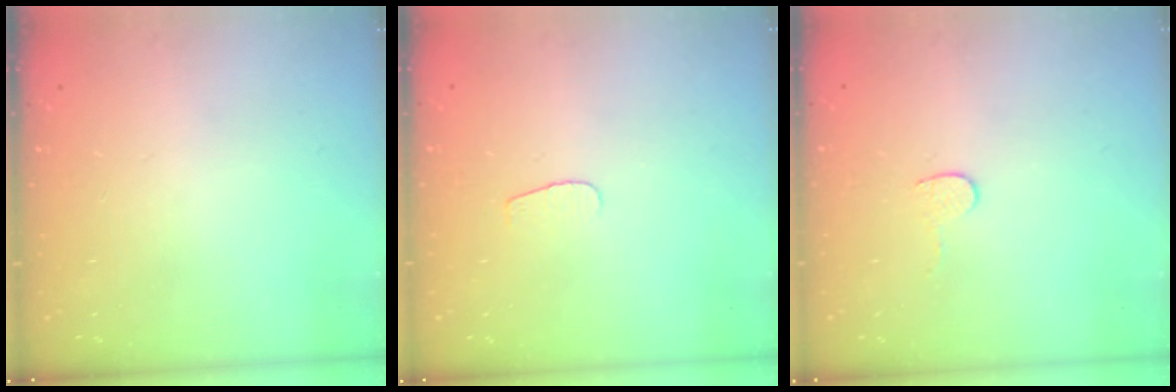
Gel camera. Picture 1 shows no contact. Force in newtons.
{"total": 3.5, "press": 3.5, "slide": 0.3}
{"total": 4.7, "press": 4.7, "slide": 0.4}